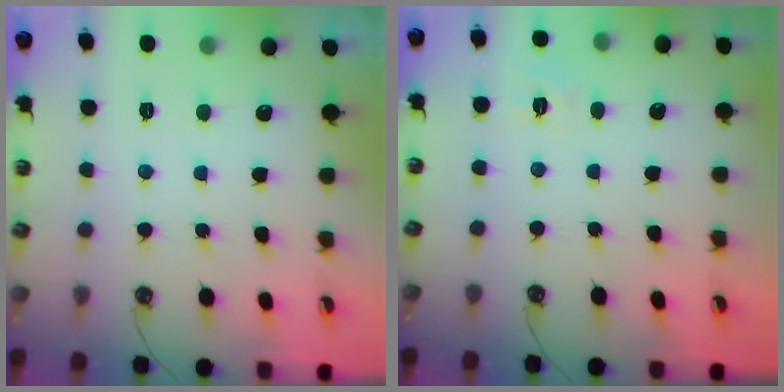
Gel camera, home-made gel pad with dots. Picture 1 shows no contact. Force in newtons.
{"total": 3.7, "press": 3.7, "slide": 0.4}